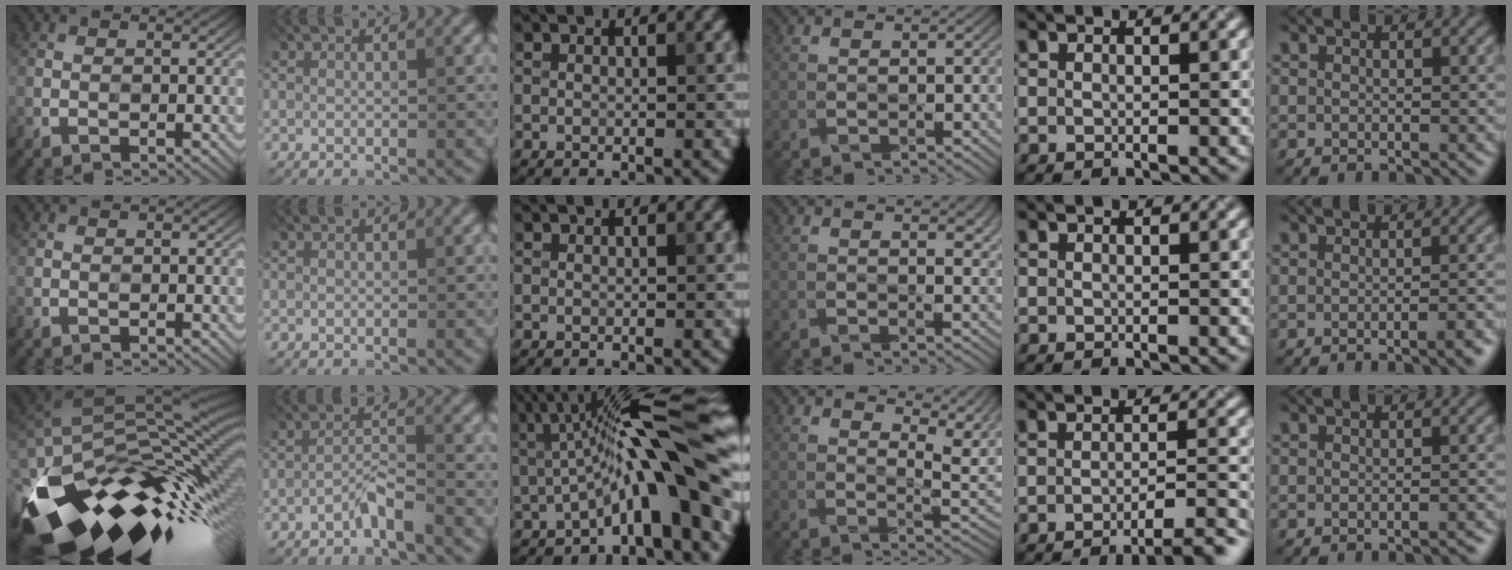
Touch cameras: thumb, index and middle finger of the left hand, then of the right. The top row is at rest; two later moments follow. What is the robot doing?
{"motion": "twist", "object": "bottle cap"}